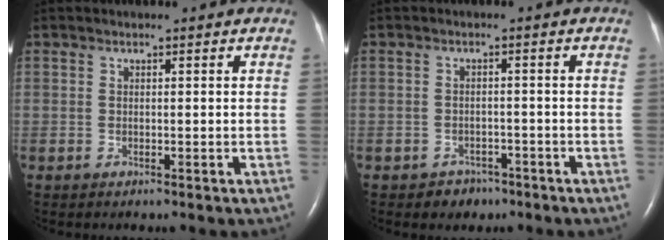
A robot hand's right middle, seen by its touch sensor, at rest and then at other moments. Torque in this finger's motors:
{"motor_torque": [0.06, -0.05, 0.00, 0.00]}